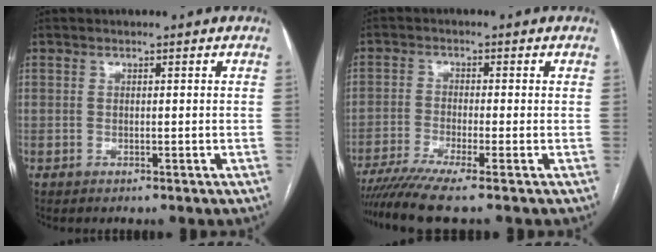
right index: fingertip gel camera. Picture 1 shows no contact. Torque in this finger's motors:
{"motor_torque": [1.02, -0.69, 0.31, 0.09]}